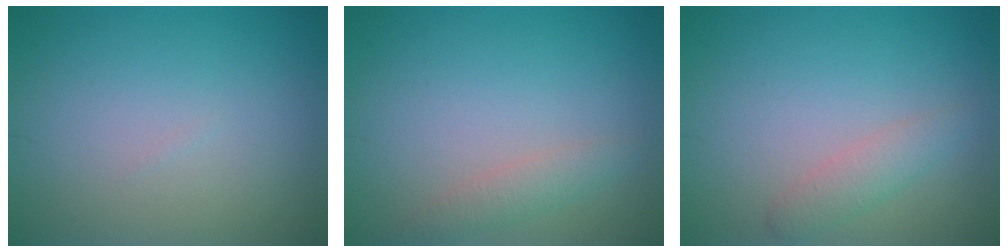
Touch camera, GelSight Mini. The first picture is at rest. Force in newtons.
{"total": 1.7, "press": 1.7, "slide": 0.1}
{"total": 1.9, "press": 1.9, "slide": 0.0}